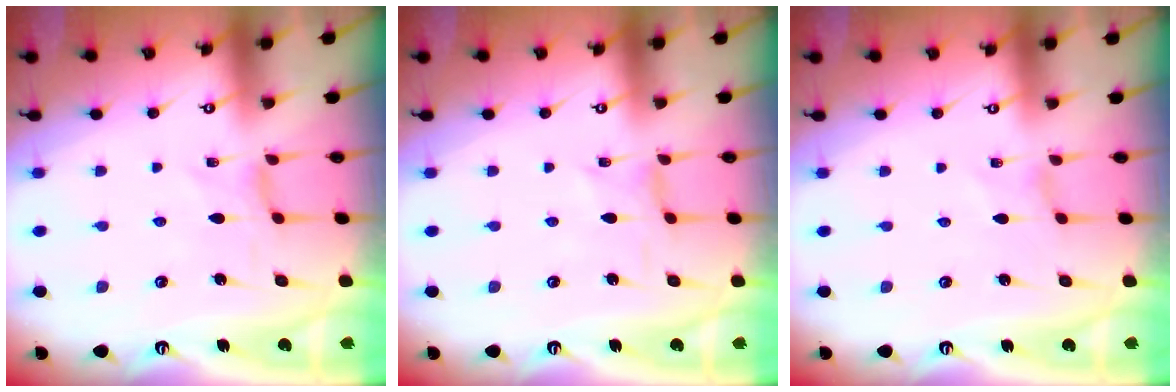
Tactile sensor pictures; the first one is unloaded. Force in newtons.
{"total": 0.0}
{"total": 0.7, "press": 0.6, "slide": 0.1}